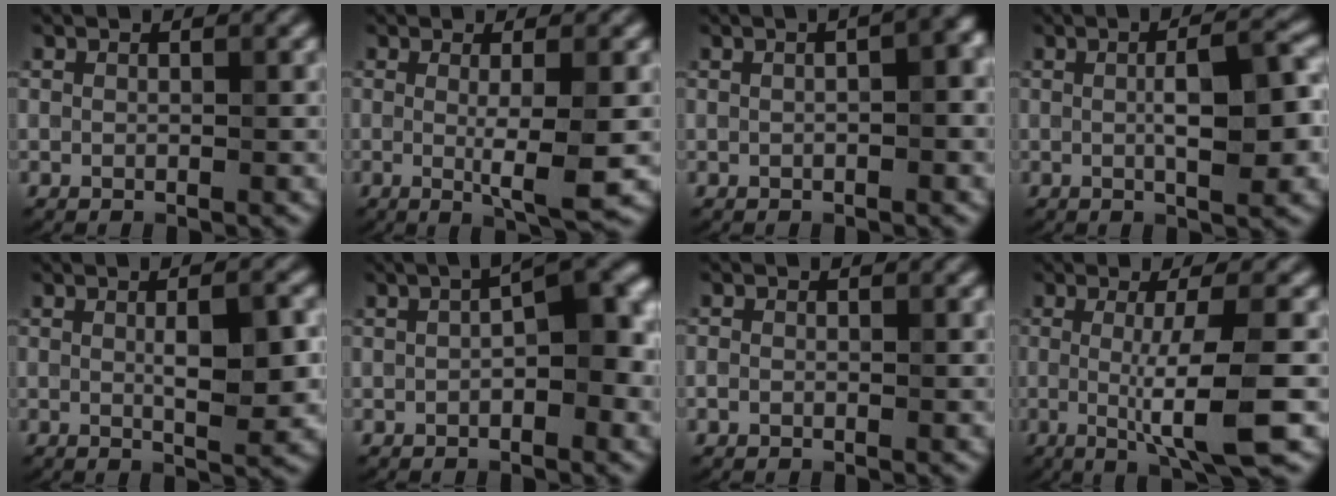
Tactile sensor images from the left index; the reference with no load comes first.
{"total": 3.8, "force": [-0.1, 0.5, 3.8], "torque": [-0.063, -0.011, -0.002]}
{"total": 5.8, "force": [1.2, 2.5, 5.1], "torque": [-0.034, 0.021, 0.001]}
{"total": 5.6, "force": [0.1, 1.3, 5.4], "torque": [-0.087, 0.004, 0.002]}
{"total": 4.1, "force": [0.3, 1.0, 4.0], "torque": [-0.065, -0.001, 0.006]}
{"total": 6.1, "force": [0.1, 2.3, 5.7], "torque": [-0.064, 0.018, -0.004]}
{"total": 0.7, "force": [-0.3, 0.6, 0.3], "torque": [-0.004, -0.002, -0.006]}
{"total": 6.6, "force": [-0.6, 1.1, 6.4], "torque": [-0.099, -0.013, -0.009]}